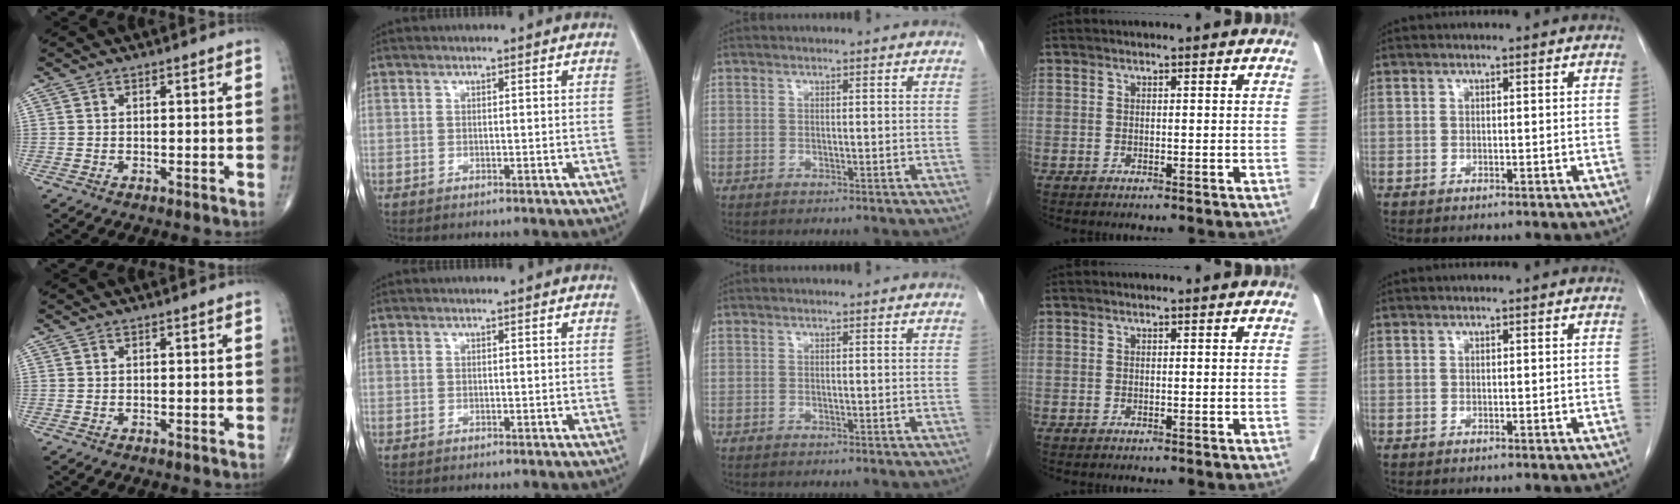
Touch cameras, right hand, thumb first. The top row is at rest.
{}